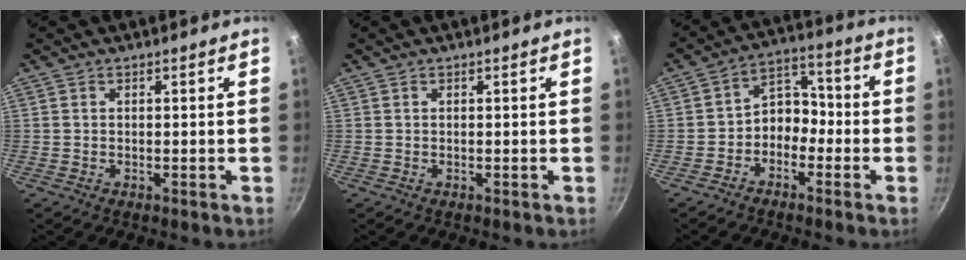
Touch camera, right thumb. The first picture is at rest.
{"total": 0.0}
{"total": 7.0, "force": [-2.7, 5.3, 3.7], "torque": [-0.020, 0.051, -0.060]}